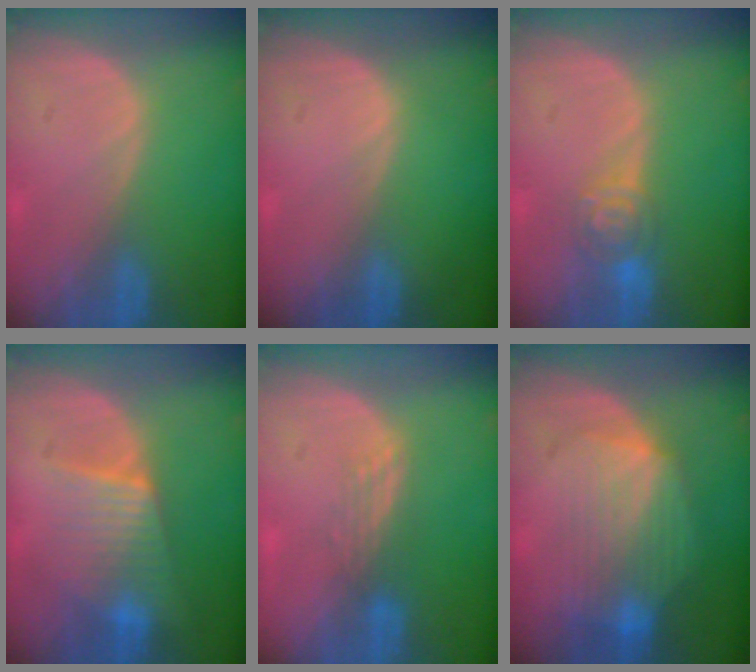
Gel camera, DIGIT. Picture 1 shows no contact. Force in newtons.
{"total": 0.0}
{"total": 4.7, "press": 4.2, "slide": 2.1}
{"total": 6.3, "press": 6.3, "slide": 0.7}
{"total": 3.0, "press": 2.5, "slide": 1.7}
{"total": 8.7, "press": 8.1, "slide": 3.4}